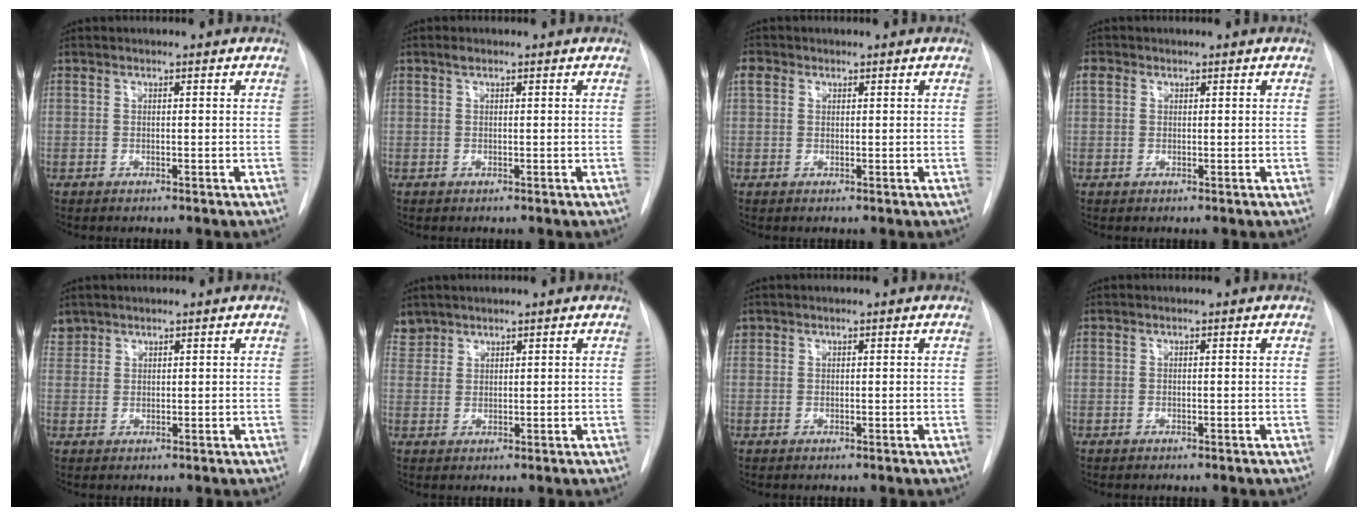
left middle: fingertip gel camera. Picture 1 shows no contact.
{"total": 0.6, "force": [0.4, 0.3, 0.3], "torque": [-0.008, 0.006, 0.008]}
{"total": 1.8, "force": [0.9, 1.5, 0.7], "torque": [-0.015, 0.013, 0.014]}
{"total": 1.5, "force": [0.7, 1.2, 0.5], "torque": [-0.011, 0.012, 0.011]}
{"total": 2.3, "force": [2.0, 1.1, -0.2], "torque": [0.006, 0.011, 0.039]}
{"total": 3.0, "force": [2.6, 1.4, -0.3], "torque": [0.011, 0.010, 0.053]}
{"total": 0.8, "force": [0.6, 0.6, 0.0], "torque": [0.003, 0.012, 0.010]}
{"total": 0.0}